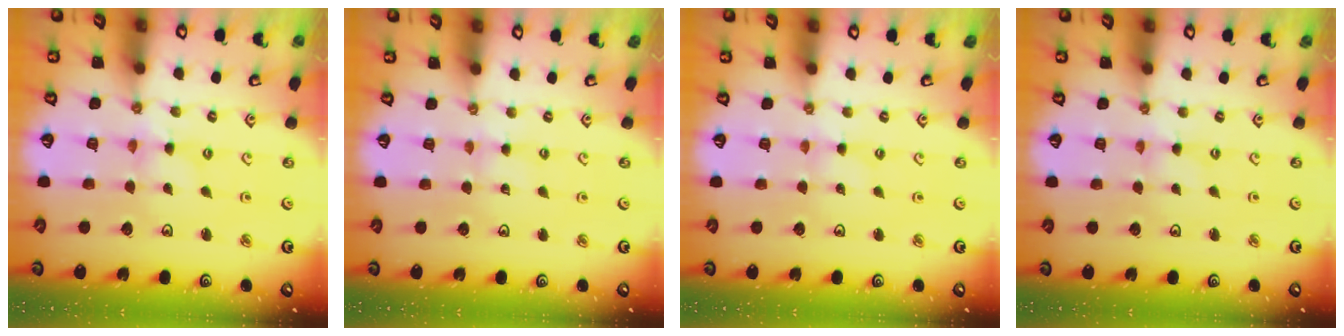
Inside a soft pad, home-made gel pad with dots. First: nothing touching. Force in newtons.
{"total": 2.0, "press": 2.0, "slide": 0.4}
{"total": 1.0, "press": 0.9, "slide": 0.2}
{"total": 0.0}